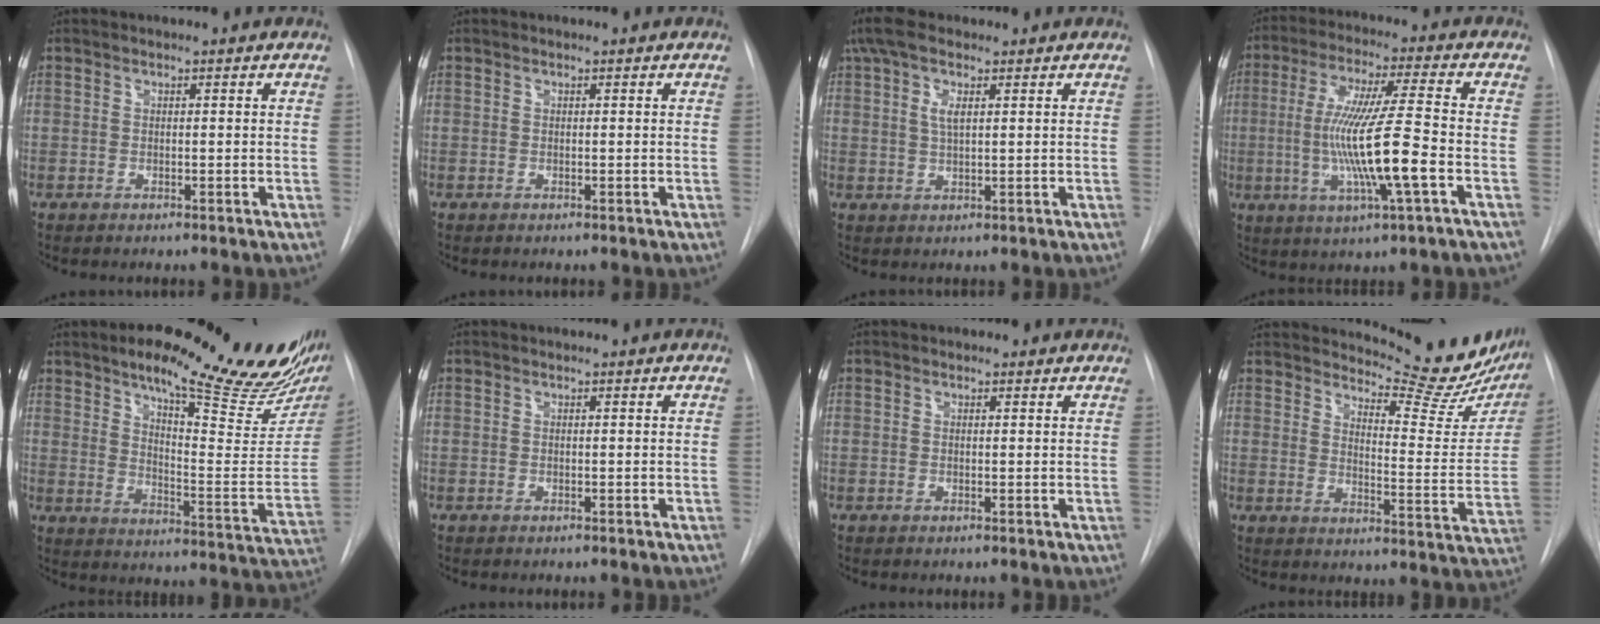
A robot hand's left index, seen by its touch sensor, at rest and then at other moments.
{"total": 0.0}
{"total": 5.8, "force": [2.9, 1.7, 4.7], "torque": [-0.102, 0.020, 0.054]}
{"total": 13.6, "force": [-2.6, 0.0, 13.4], "torque": [-0.262, -0.011, -0.052]}
{"total": 26.0, "force": [19.6, 4.2, 16.5], "torque": [-0.208, -0.051, 0.250]}
{"total": 0.0}
{"total": 0.8, "force": [0.5, 0.6, 0.1], "torque": [0.001, 0.001, 0.001]}
{"total": 18.6, "force": [17.2, 3.8, 5.8], "torque": [-0.066, -0.081, 0.205]}